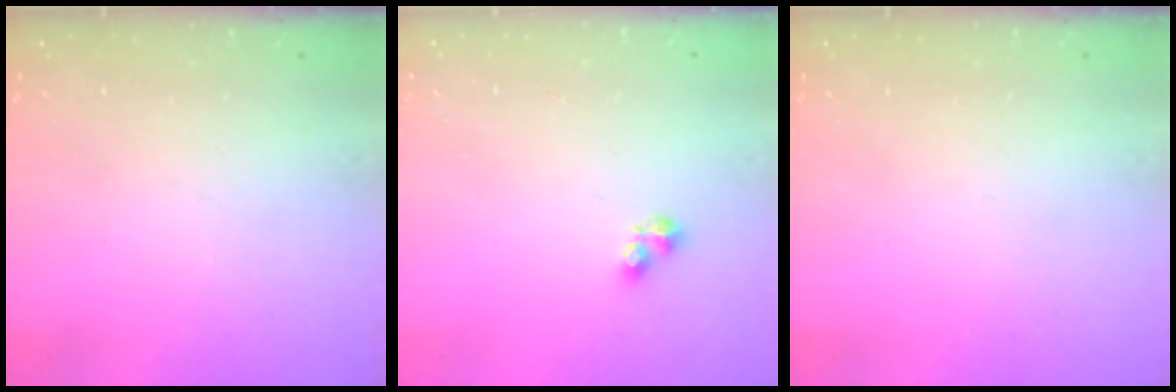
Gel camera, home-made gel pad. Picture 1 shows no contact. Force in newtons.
{"total": 3.0, "press": 2.9, "slide": 0.5}
{"total": 0.0}